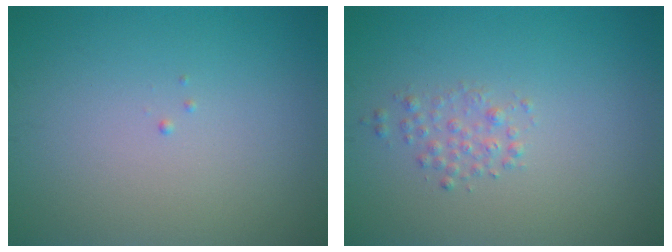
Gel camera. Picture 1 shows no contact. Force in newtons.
{"total": 1.3, "press": 1.3, "slide": 0.0}